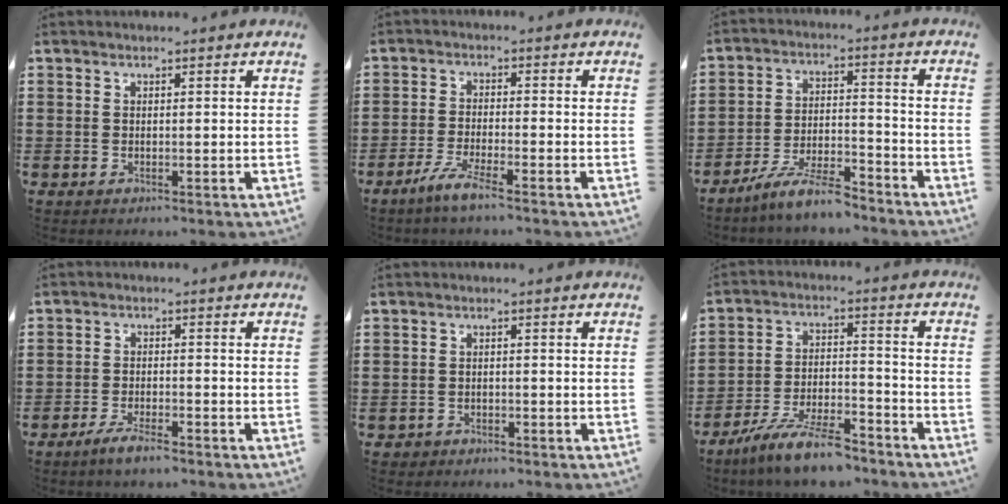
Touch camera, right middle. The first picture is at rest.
{"total": 4.2, "force": [-3.2, 0.1, 2.8], "torque": [-0.067, -0.011, -0.062]}
{"total": 8.1, "force": [-7.0, 1.0, 3.9], "torque": [-0.082, 0.004, -0.135]}
{"total": 3.7, "force": [-3.1, 0.7, 1.8], "torque": [-0.044, 0.000, -0.063]}
{"total": 1.7, "force": [-1.5, 0.7, -0.1], "torque": [-0.004, 0.001, -0.035]}
{"total": 9.8, "force": [-8.3, 1.6, 5.1], "torque": [-0.101, 0.014, -0.160]}